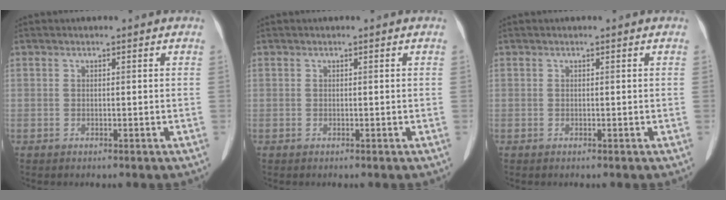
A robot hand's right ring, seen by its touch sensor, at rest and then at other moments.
{"total": 0.0}
{"total": 0.0}